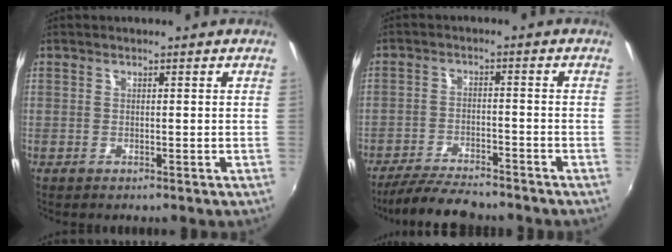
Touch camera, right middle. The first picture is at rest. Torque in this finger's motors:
{"motor_torque": [0.51, -0.51, 0.13, 0.09]}